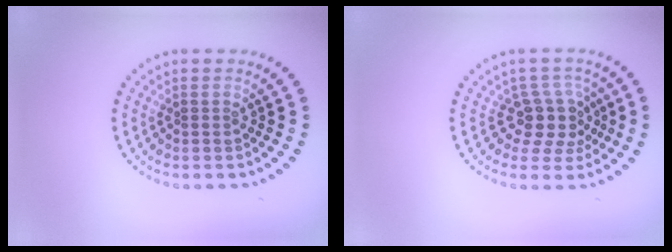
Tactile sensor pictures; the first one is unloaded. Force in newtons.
{"total": 3.4, "press": 2.7, "slide": 2.1}